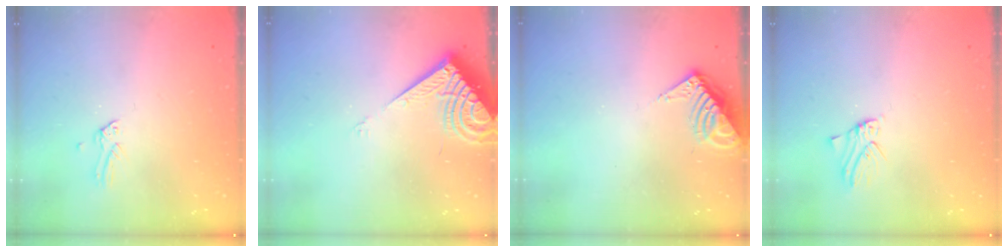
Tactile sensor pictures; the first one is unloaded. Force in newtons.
{"total": 8.3, "press": 8.2, "slide": 1.1}
{"total": 8.2, "press": 8.2, "slide": 1.0}
{"total": 2.1, "press": 2.1, "slide": 0.2}